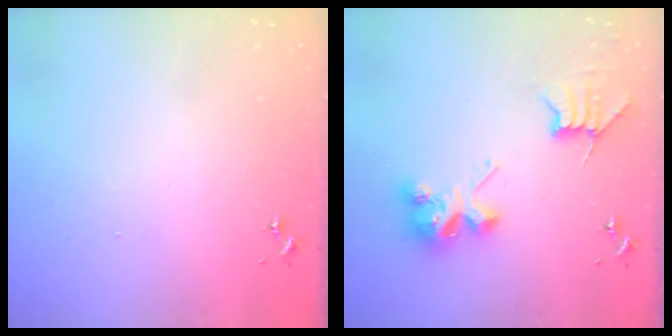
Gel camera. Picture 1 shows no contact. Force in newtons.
{"total": 9.2, "press": 9.2, "slide": 0.5}